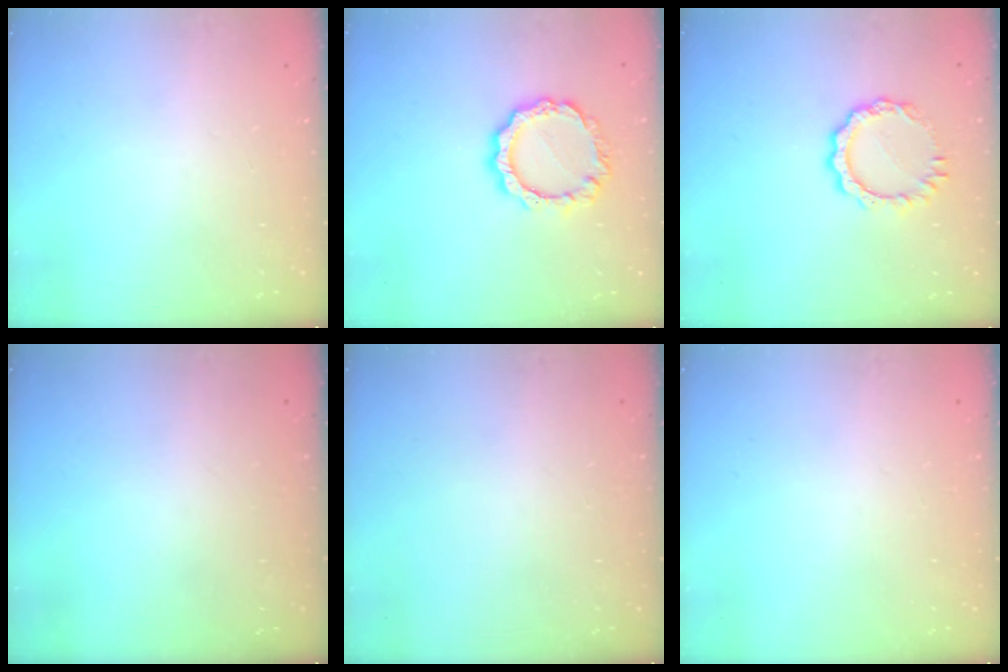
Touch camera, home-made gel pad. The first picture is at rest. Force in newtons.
{"total": 10.0, "press": 9.9, "slide": 0.8}
{"total": 7.2, "press": 7.2, "slide": 0.5}
{"total": 0.0}
{"total": 0.0}
{"total": 0.0}